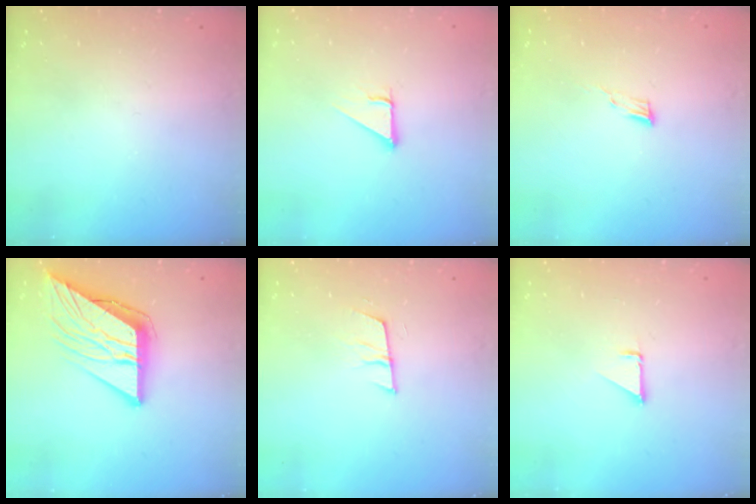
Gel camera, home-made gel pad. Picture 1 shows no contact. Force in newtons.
{"total": 3.0, "press": 3.0, "slide": 0.2}
{"total": 4.4, "press": 4.3, "slide": 1.0}
{"total": 12.2, "press": 12.1, "slide": 1.4}
{"total": 7.9, "press": 7.3, "slide": 3.0}
{"total": 1.4, "press": 1.3, "slide": 0.1}